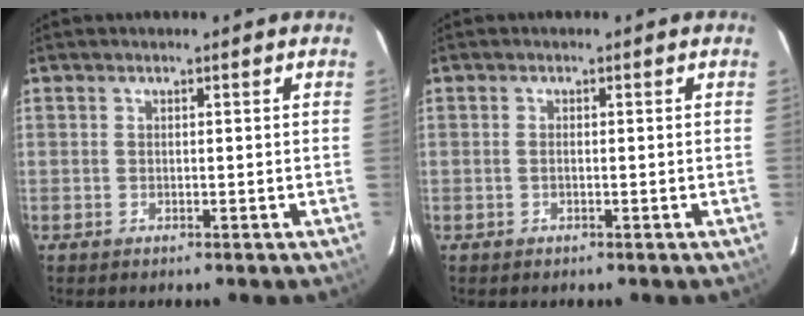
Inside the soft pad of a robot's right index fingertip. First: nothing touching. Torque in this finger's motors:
{"motor_torque": [-0.20, 0.03, 0.04, 0.00]}